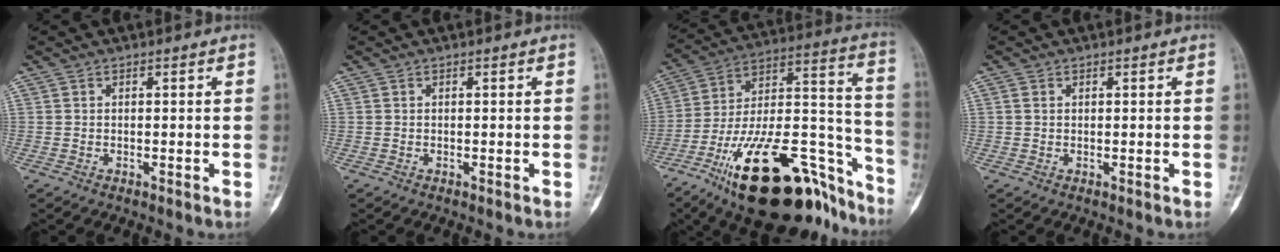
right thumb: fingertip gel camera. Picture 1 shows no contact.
{"total": 0.0}
{"total": 30.9, "force": [-20.2, 11.5, 20.3], "torque": [-0.264, 0.104, -0.330]}
{"total": 0.7, "force": [0.2, 0.5, 0.4], "torque": [-0.011, 0.002, 0.005]}